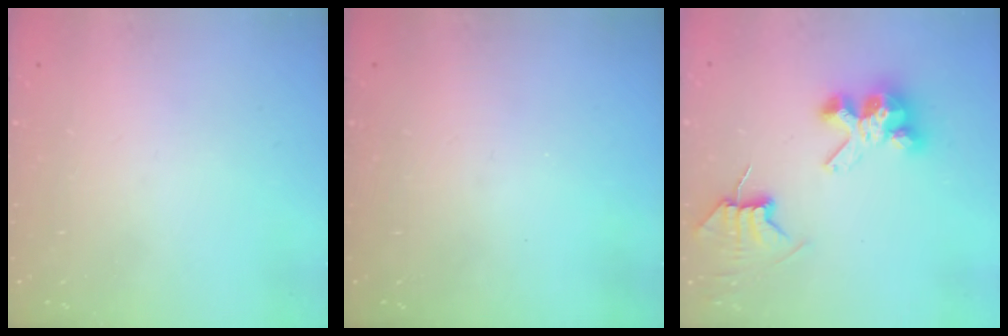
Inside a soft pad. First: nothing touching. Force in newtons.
{"total": 0.0}
{"total": 7.6, "press": 7.6, "slide": 0.8}